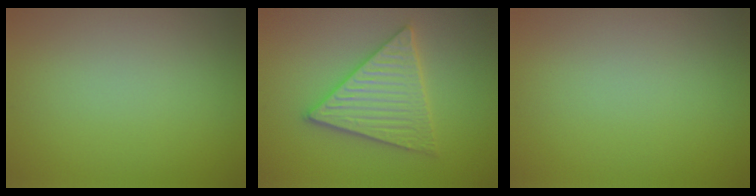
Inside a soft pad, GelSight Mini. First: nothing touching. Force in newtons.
{"total": 5.7, "press": 5.6, "slide": 0.8}
{"total": 0.0}